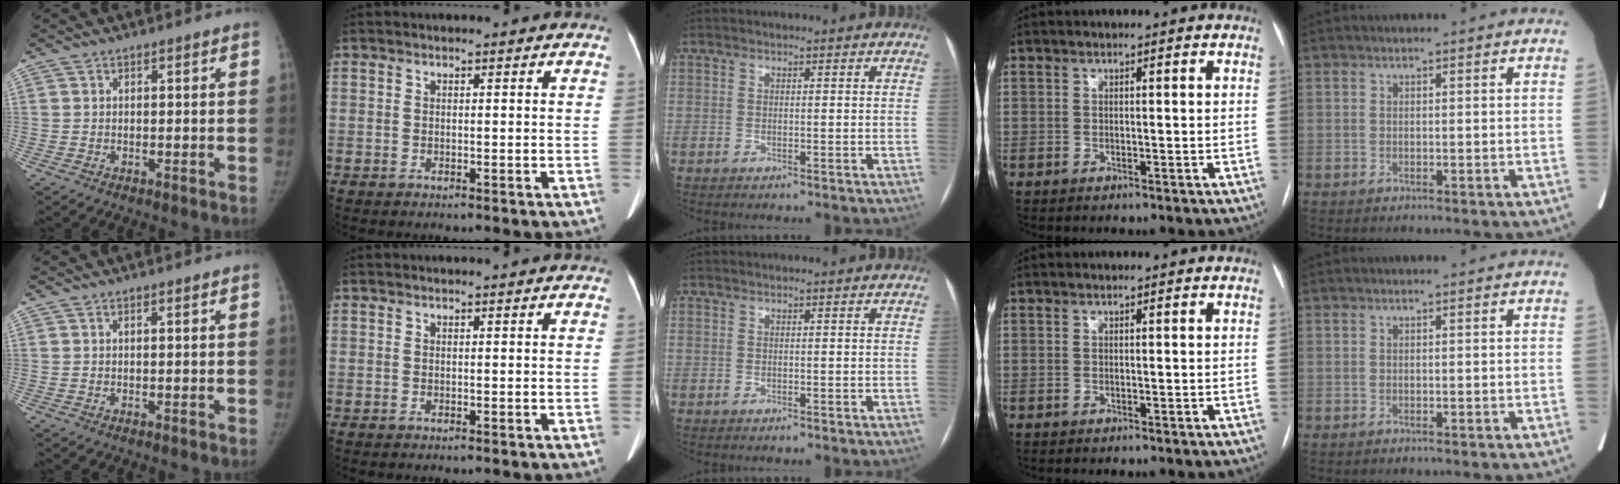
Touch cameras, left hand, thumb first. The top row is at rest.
{}